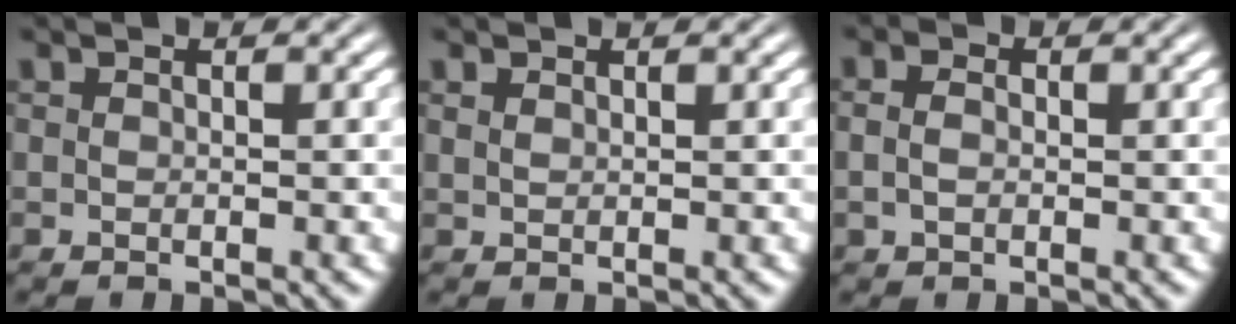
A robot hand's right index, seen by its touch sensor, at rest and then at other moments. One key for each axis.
{"total": 1.2, "fx": 0.8, "fy": -0.9, "fz": 0.0, "tx": 0.012, "ty": -0.001, "tz": 0.023}
{"total": 0.9, "fx": -0.1, "fy": 0.0, "fz": 0.9, "tx": -0.017, "ty": -0.004, "tz": 0.004}